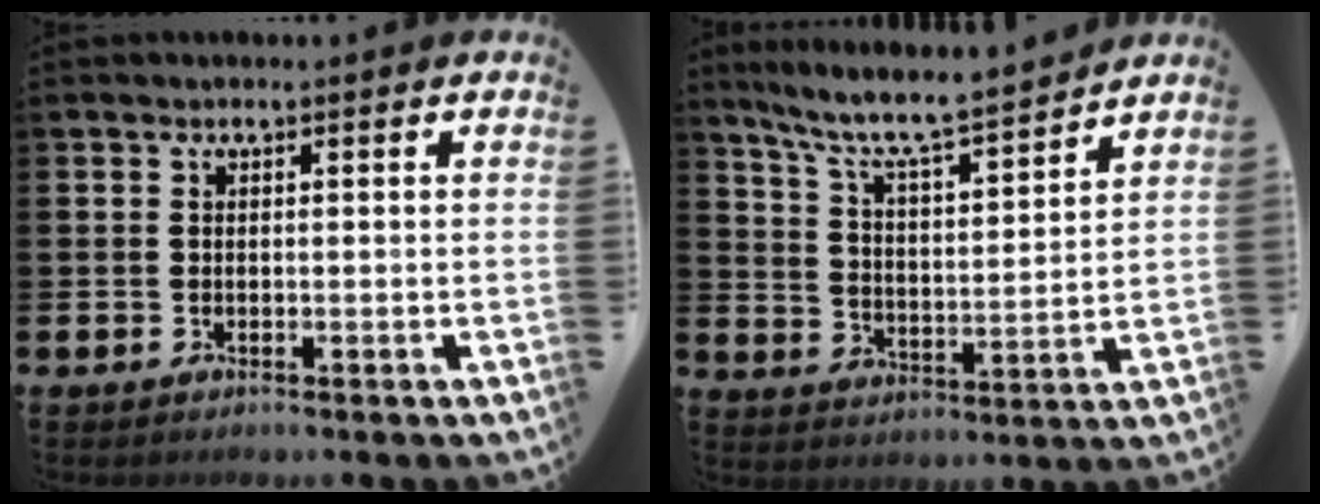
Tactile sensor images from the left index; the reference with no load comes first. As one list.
[{"total": 8.4, "force": [7.8, 0.8, 3.3], "torque": [-0.088, -0.058, 0.131]}]